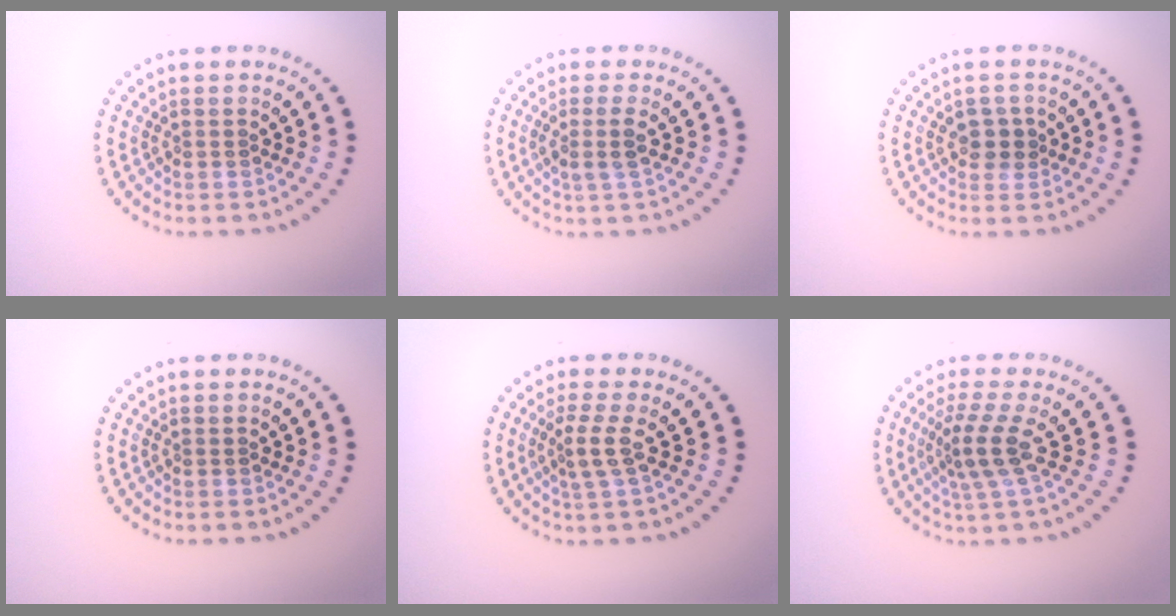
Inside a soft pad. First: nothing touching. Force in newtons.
{"total": 1.9, "press": 1.5, "slide": 1.0}
{"total": 1.5, "press": 1.4, "slide": 0.6}
{"total": 0.0}
{"total": 2.2, "press": 1.5, "slide": 1.7}
{"total": 3.3, "press": 2.3, "slide": 2.4}